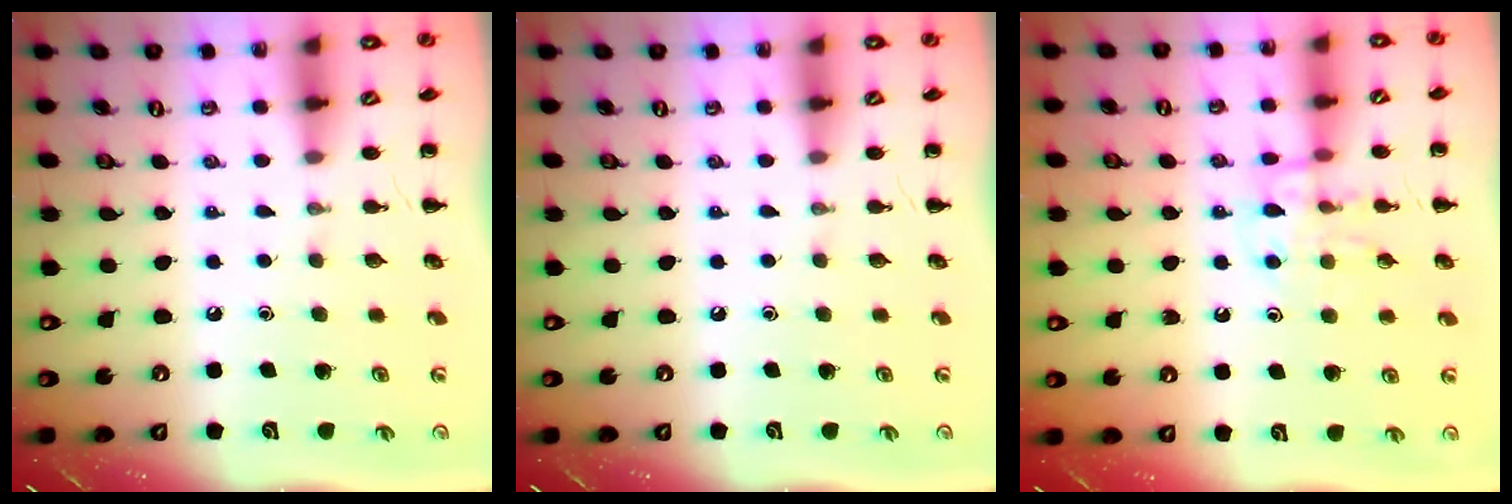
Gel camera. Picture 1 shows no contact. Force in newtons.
{"total": 0.0}
{"total": 11.7, "press": 11.7, "slide": 0.8}